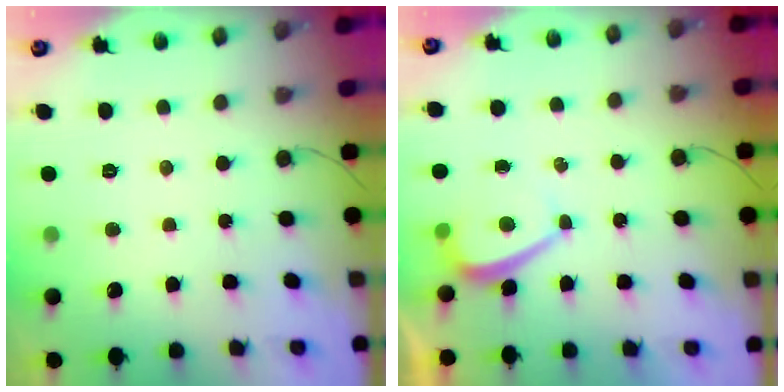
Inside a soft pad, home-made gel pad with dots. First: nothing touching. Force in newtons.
{"total": 1.4, "press": 1.3, "slide": 0.6}